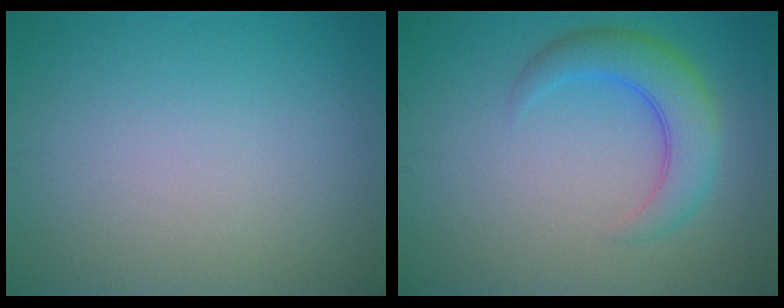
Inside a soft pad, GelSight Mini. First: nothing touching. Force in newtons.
{"total": 4.4, "press": 4.4, "slide": 0.1}